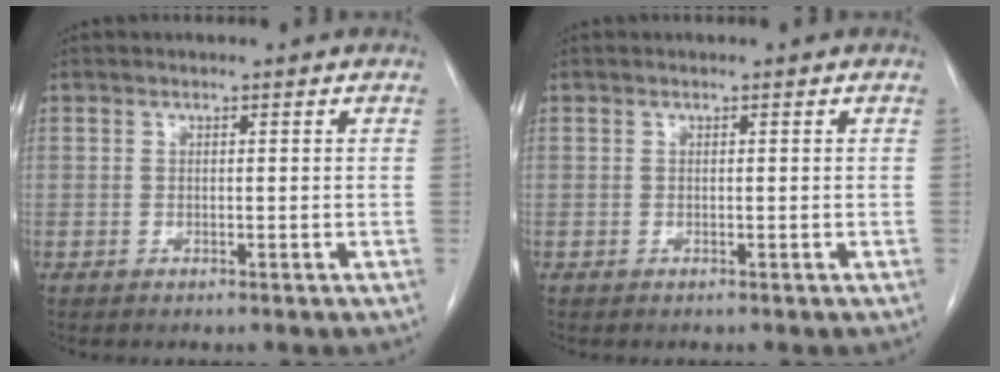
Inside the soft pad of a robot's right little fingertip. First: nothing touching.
{"total": 0.0}